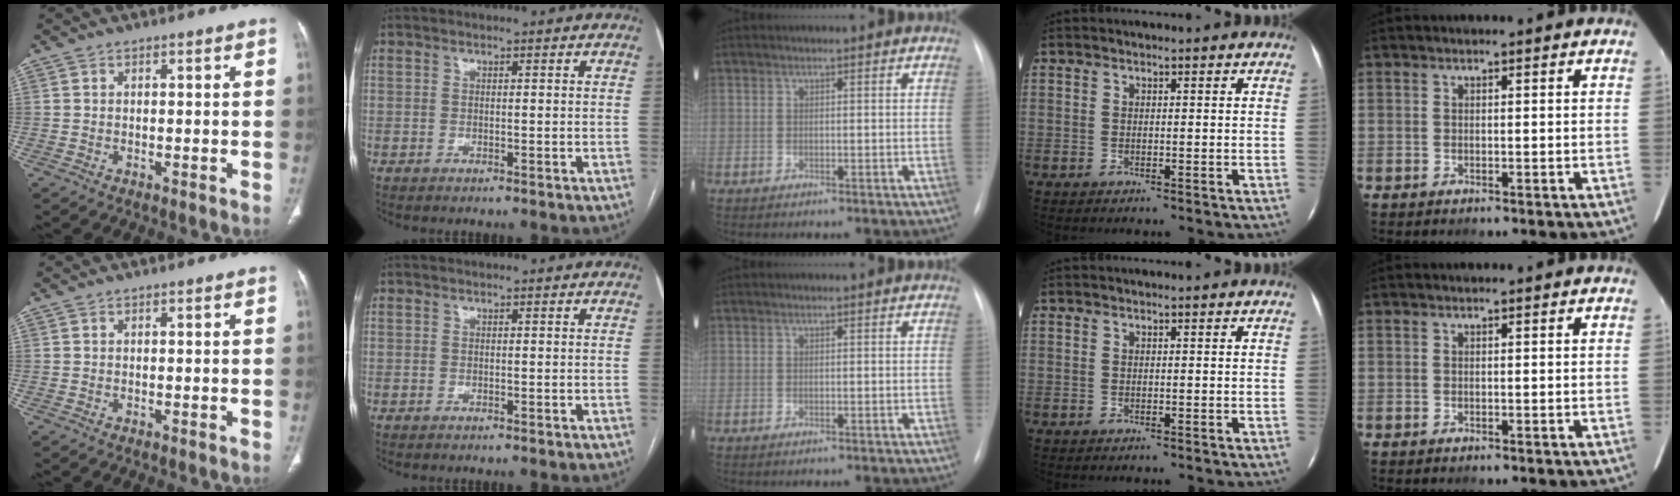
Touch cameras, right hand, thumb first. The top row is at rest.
{}